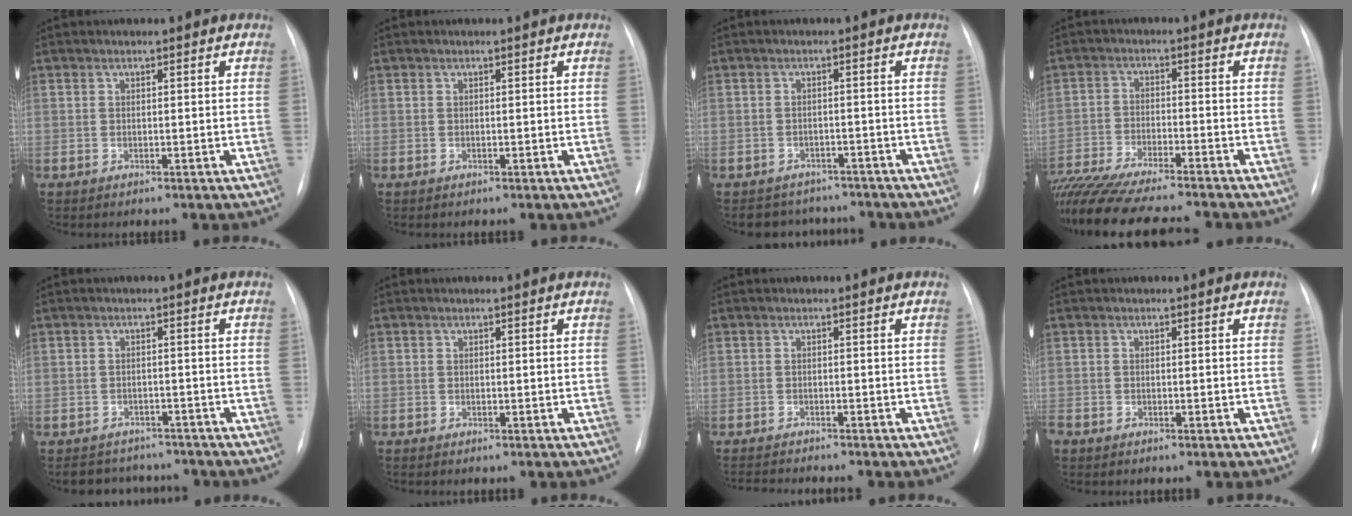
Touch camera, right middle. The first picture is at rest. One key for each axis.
{"total": 0.0}
{"total": 6.5, "fx": -5.8, "fy": 3.0, "fz": 0.2, "tx": 0.003, "ty": 0.014, "tz": -0.071}
{"total": 21.1, "fx": -18.3, "fy": 2.5, "fz": 10.1, "tx": -0.215, "ty": -0.040, "tz": -0.290}
{"total": 7.5, "fx": -6.8, "fy": 3.1, "fz": 0.8, "tx": -0.006, "ty": 0.013, "tz": -0.086}
{"total": 0.5, "fx": -0.5, "fy": 0.2, "fz": 0.1, "tx": -0.003, "ty": 0.001, "tz": -0.010}
{"total": 6.6, "fx": -6.1, "fy": 0.0, "fz": 2.4, "tx": -0.029, "ty": -0.013, "tz": -0.094}
{"total": 2.2, "fx": -1.7, "fy": 1.2, "fz": 0.6, "tx": -0.013, "ty": -0.001, "tz": -0.029}